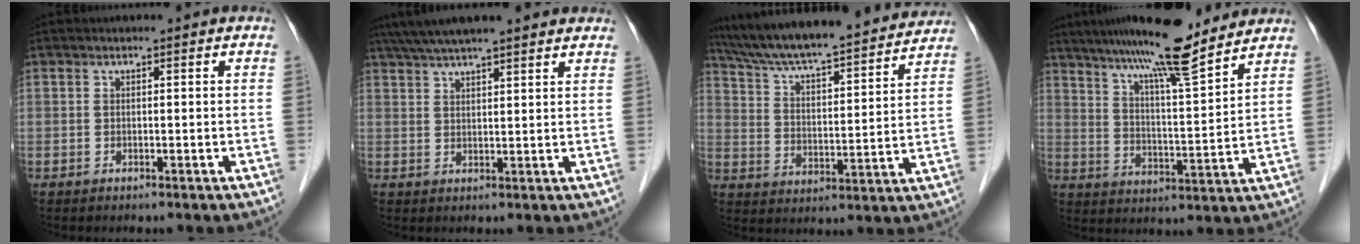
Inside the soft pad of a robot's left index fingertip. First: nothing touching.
{"total": 14.6, "force": [12.5, 1.8, 7.4], "torque": [-0.124, 0.051, 0.179]}
{"total": 23.7, "force": [21.7, 2.6, 9.4], "torque": [-0.160, -0.001, 0.312]}
{"total": 15.5, "force": [12.7, 0.8, 8.9], "torque": [-0.143, 0.011, 0.198]}